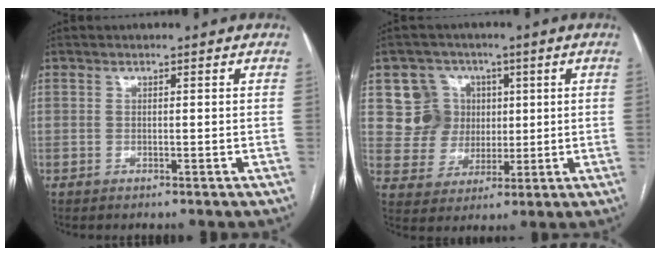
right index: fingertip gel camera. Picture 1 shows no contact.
{"total": 9.0, "force": [3.0, 8.5, 0.7], "torque": [-0.015, 0.032, 0.059]}